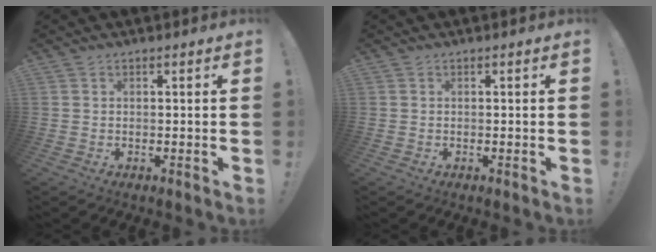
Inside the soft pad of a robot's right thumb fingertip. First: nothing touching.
{"total": 0.0}